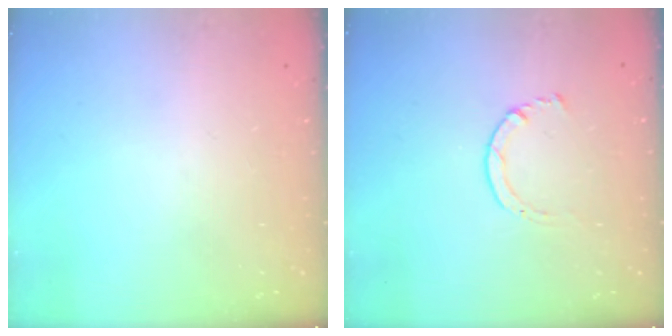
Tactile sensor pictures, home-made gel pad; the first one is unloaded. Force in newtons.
{"total": 2.0, "press": 1.9, "slide": 0.3}